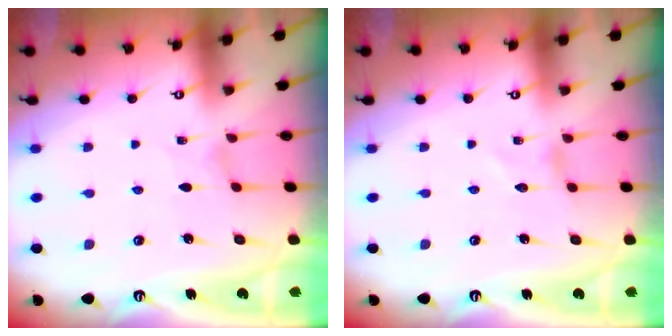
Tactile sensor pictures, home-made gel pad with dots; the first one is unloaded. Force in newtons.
{"total": 0.0}